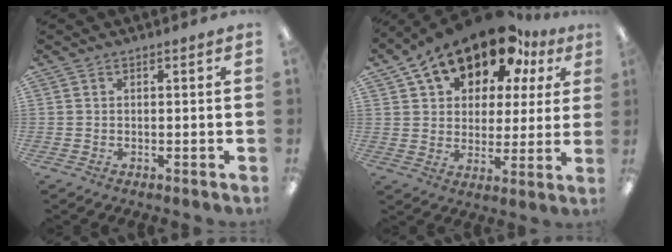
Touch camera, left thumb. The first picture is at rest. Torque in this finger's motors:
{"motor_torque": [1.59, 3.42, 1.34, -1.43, 0.15]}